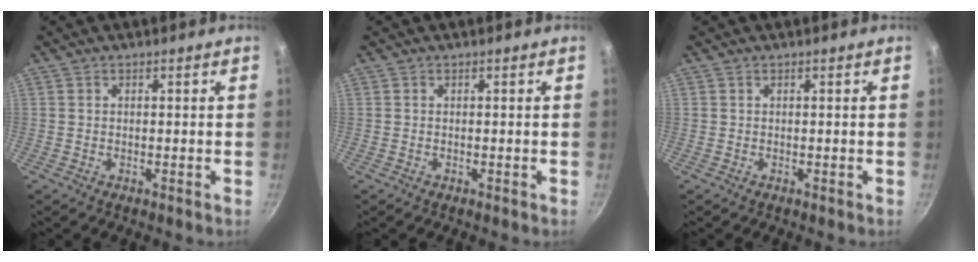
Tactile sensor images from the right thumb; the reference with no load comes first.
{"total": 0.0}
{"total": 0.0}